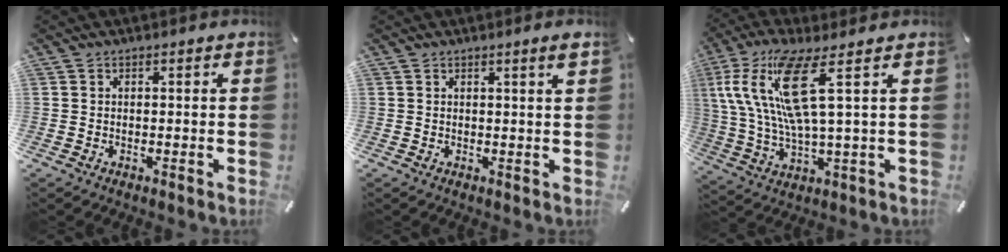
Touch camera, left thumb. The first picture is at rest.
{"total": 2.0, "force": [1.0, 0.0, 1.8], "torque": [-0.027, -0.003, 0.014]}
{"total": 16.9, "force": [5.6, 3.1, 15.7], "torque": [-0.339, -0.017, 0.083]}